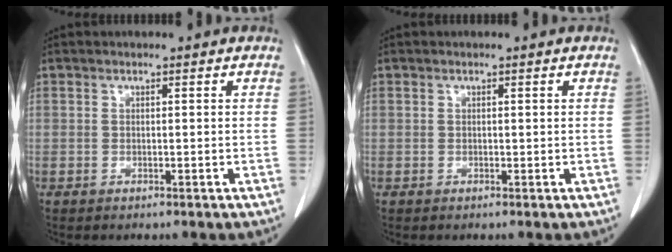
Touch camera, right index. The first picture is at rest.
{"total": 0.0}